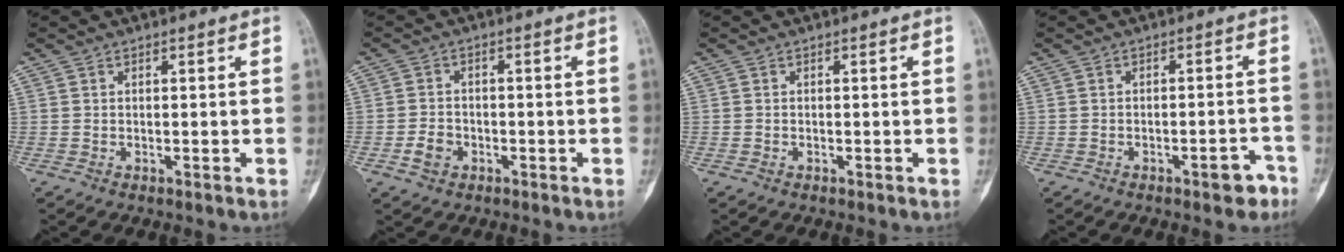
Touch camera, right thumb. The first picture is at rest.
{"total": 3.5, "force": [-1.5, 2.7, 1.6], "torque": [-0.021, 0.013, -0.027]}
{"total": 0.0}
{"total": 4.1, "force": [-2.7, 1.6, 2.6], "torque": [-0.015, 0.027, -0.031]}